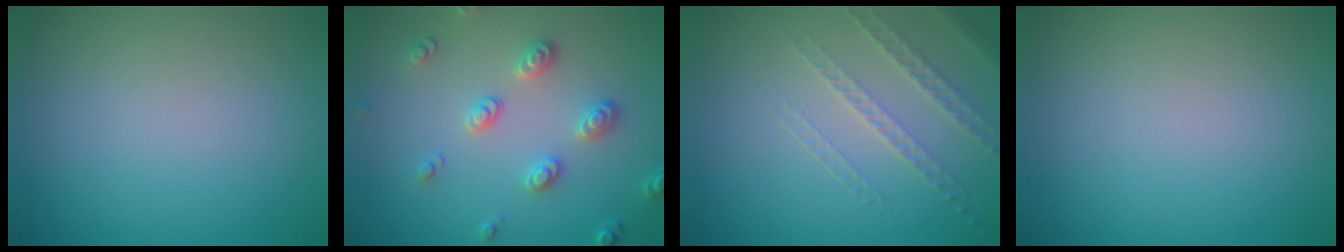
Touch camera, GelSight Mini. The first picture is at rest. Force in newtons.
{"total": 2.9, "press": 2.7, "slide": 1.1}
{"total": 1.6, "press": 1.3, "slide": 0.9}
{"total": 0.0}